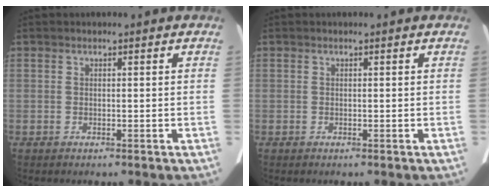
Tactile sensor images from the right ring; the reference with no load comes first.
{"total": 0.0}